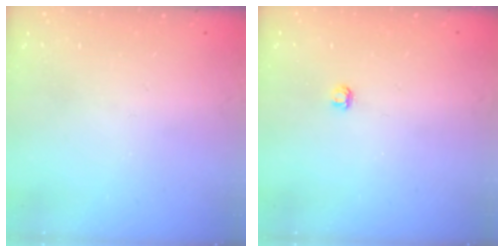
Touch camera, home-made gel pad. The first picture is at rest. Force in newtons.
{"total": 2.8, "press": 2.8, "slide": 0.3}